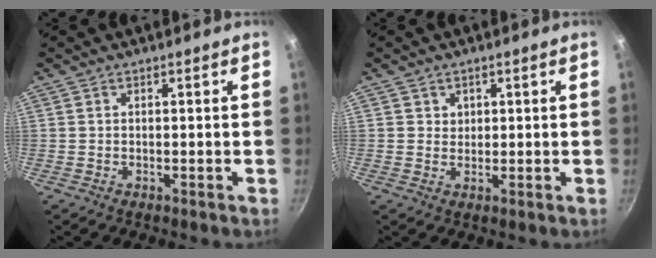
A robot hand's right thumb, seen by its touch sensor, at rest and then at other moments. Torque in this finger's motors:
{"motor_torque": [-0.14, -0.18, 0.51, 0.19, -0.01]}